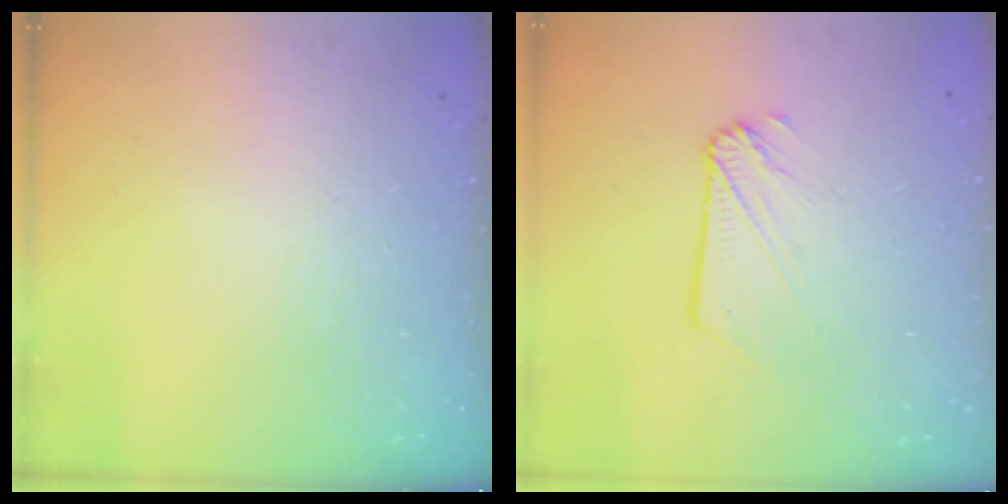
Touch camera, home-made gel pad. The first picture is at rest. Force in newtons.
{"total": 3.5, "press": 3.5, "slide": 0.1}